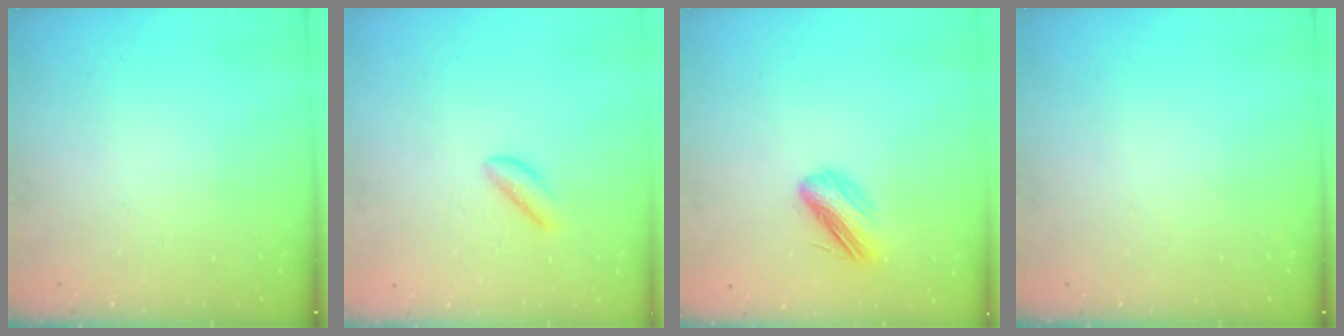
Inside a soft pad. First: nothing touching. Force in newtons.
{"total": 2.3, "press": 2.3, "slide": 0.3}
{"total": 7.3, "press": 7.3, "slide": 0.9}
{"total": 0.0}